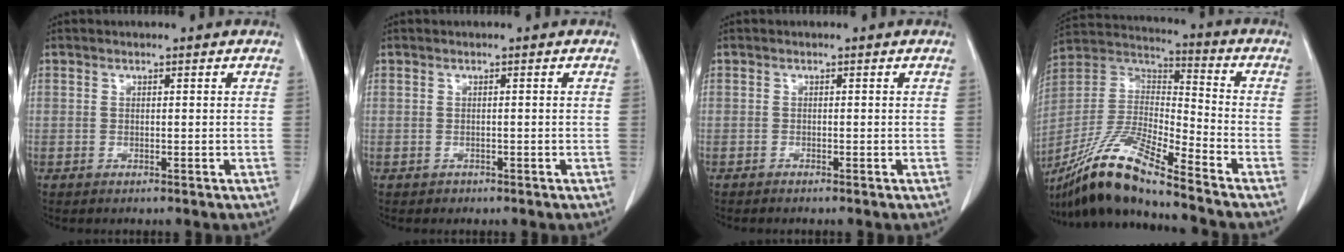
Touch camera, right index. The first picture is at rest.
{"total": 0.6, "force": [-0.4, 0.4, 0.0], "torque": [-0.008, 0.001, -0.006]}
{"total": 0.7, "force": [-0.6, 0.0, 0.2], "torque": [-0.004, -0.001, -0.011]}
{"total": 17.2, "force": [-14.3, 0.1, 9.6], "torque": [-0.203, -0.008, -0.274]}